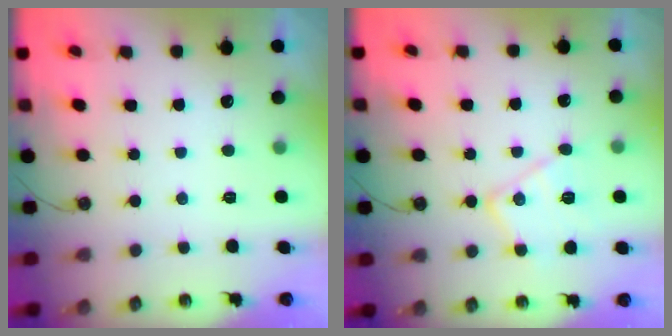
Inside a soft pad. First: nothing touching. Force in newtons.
{"total": 13.6, "press": 13.6, "slide": 0.9}